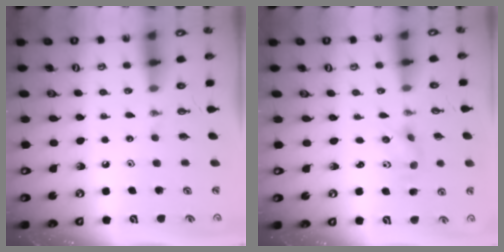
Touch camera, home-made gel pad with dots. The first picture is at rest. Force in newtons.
{"total": 3.4, "press": 3.1, "slide": 1.4}